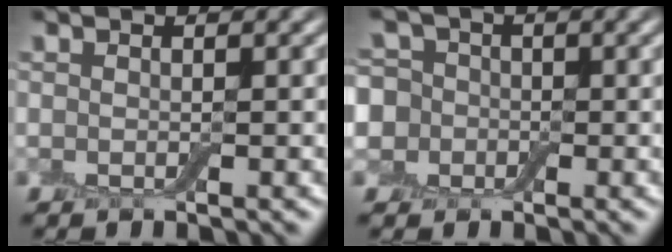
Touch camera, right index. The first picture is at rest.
{"total": 6.6, "force": [0.3, 5.9, 2.8], "torque": [-0.050, 0.037, -0.046]}